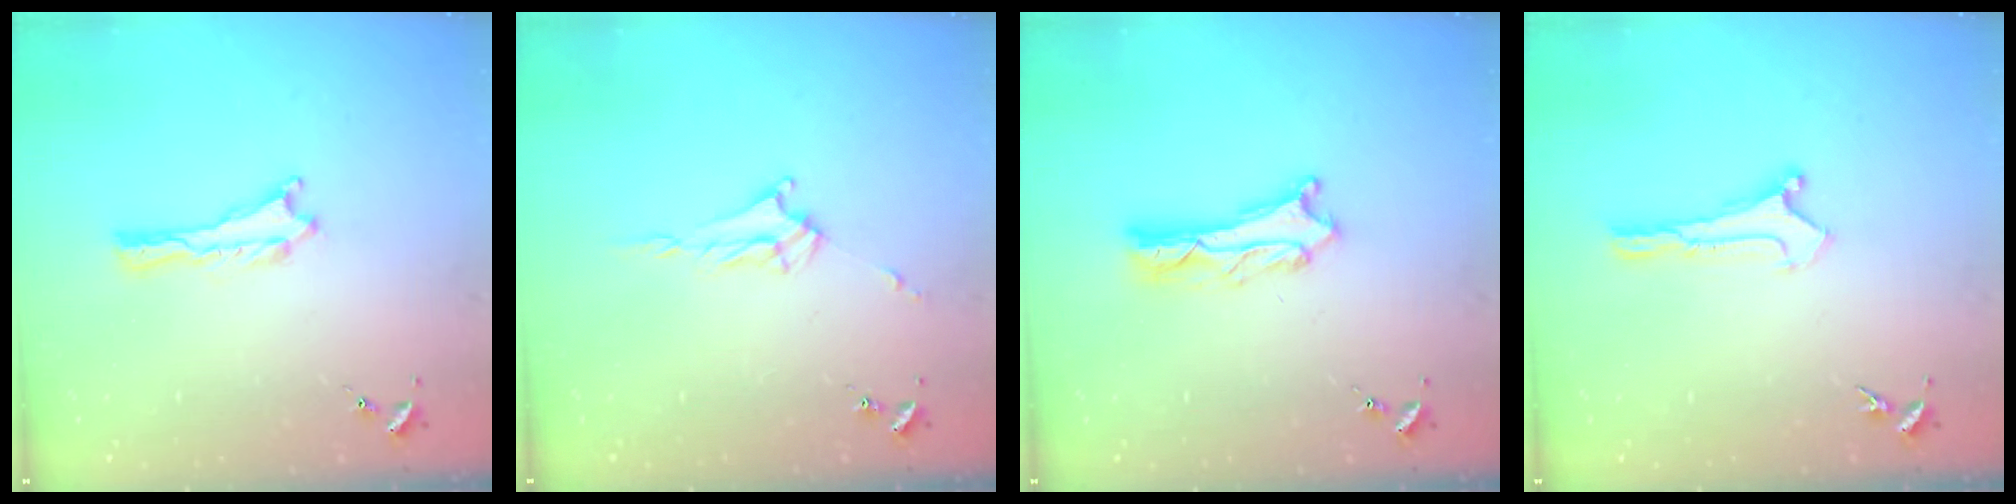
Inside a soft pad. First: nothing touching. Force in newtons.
{"total": 4.0, "press": 4.0, "slide": 0.5}
{"total": 3.7, "press": 3.7, "slide": 0.4}
{"total": 0.0}